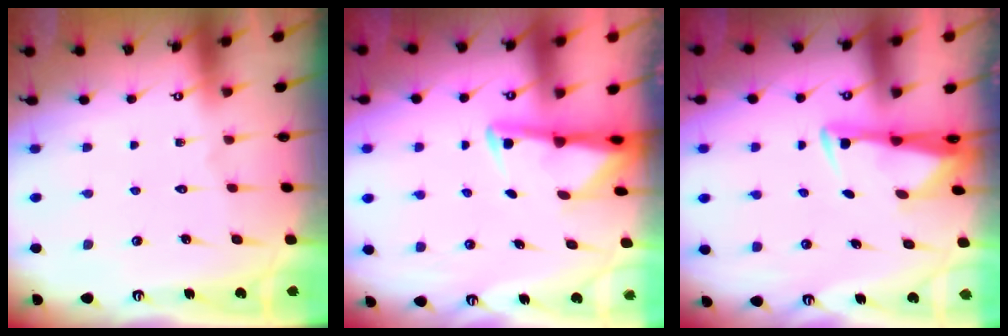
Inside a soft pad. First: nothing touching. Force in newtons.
{"total": 2.8, "press": 2.7, "slide": 0.7}
{"total": 3.1, "press": 2.9, "slide": 0.9}